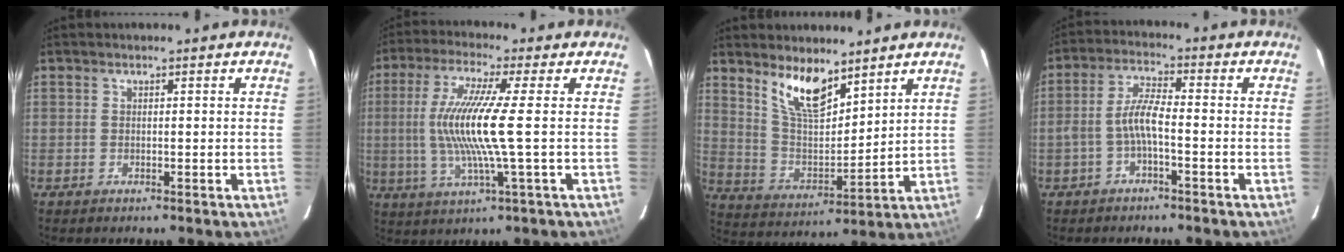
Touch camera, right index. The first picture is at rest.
{"total": 12.5, "force": [-0.2, -0.6, 12.5], "torque": [-0.245, -0.008, -0.001]}
{"total": 11.0, "force": [7.8, 3.8, 6.8], "torque": [-0.126, -0.002, 0.158]}
{"total": 4.9, "force": [-1.9, 0.9, 4.4], "torque": [-0.096, 0.013, -0.037]}